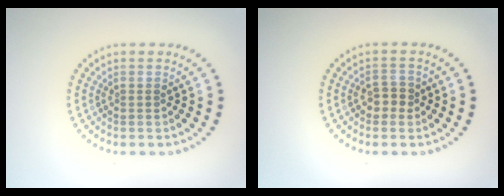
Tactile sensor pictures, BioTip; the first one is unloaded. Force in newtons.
{"total": 1.8, "press": 1.7, "slide": 0.6}